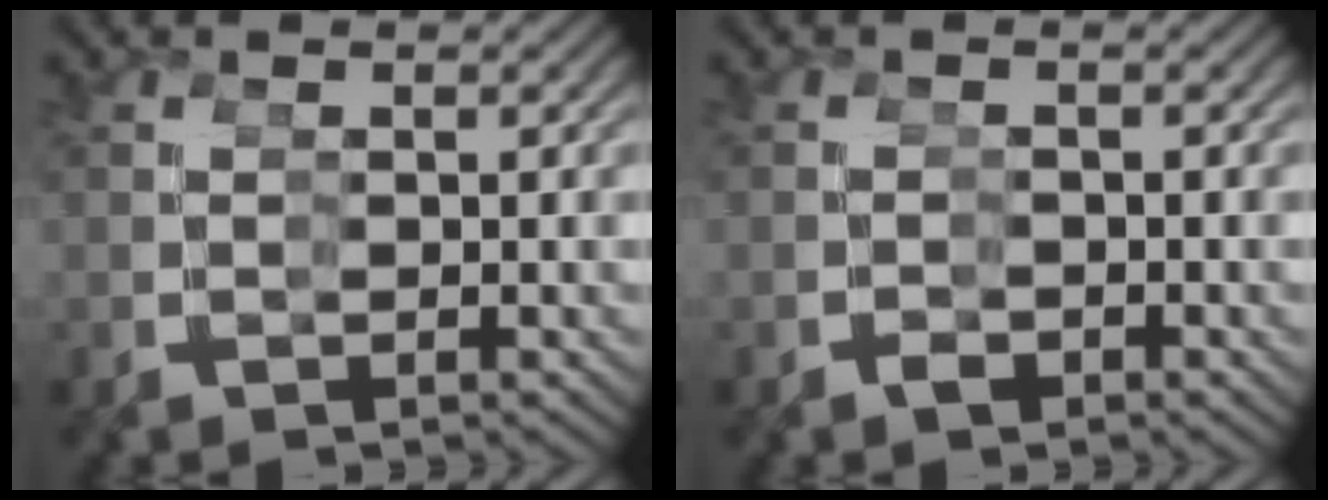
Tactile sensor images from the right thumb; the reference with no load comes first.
{"total": 1.7, "force": [-1.2, 1.0, 0.6], "torque": [-0.015, -0.017, -0.013]}